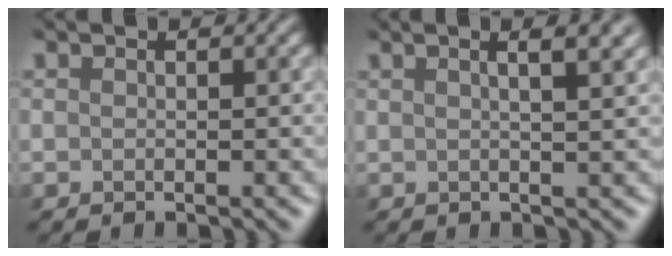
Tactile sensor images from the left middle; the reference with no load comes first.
{"total": 7.0, "force": [3.3, 3.2, 5.3], "torque": [-0.021, 0.051, 0.009]}